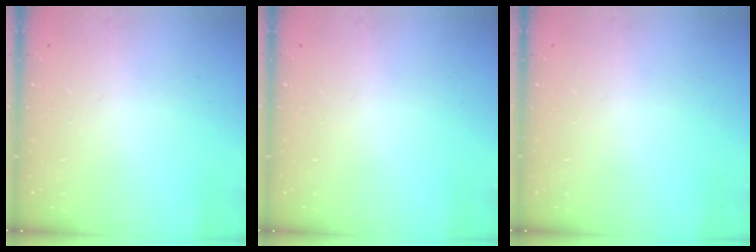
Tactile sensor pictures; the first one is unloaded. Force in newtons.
{"total": 0.0}
{"total": 0.0}